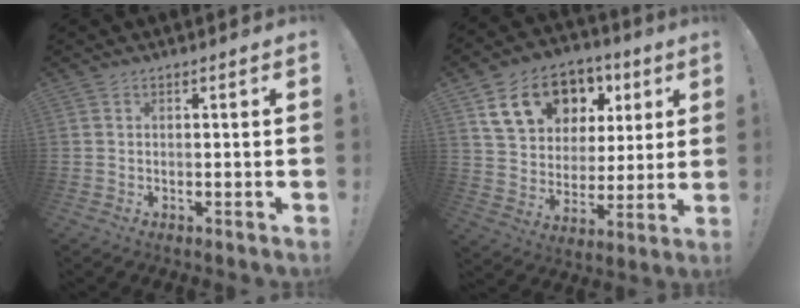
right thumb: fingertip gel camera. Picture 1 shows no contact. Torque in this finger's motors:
{"motor_torque": [1.81, 2.09, 1.10, 0.71, 0.09]}